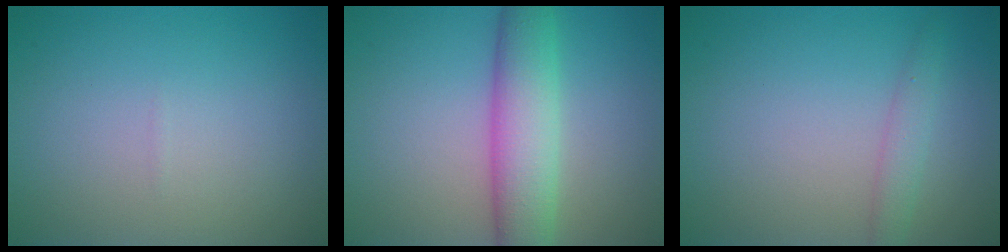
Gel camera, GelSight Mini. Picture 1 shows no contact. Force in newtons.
{"total": 5.8, "press": 5.8, "slide": 0.4}
{"total": 1.7, "press": 1.7, "slide": 0.1}